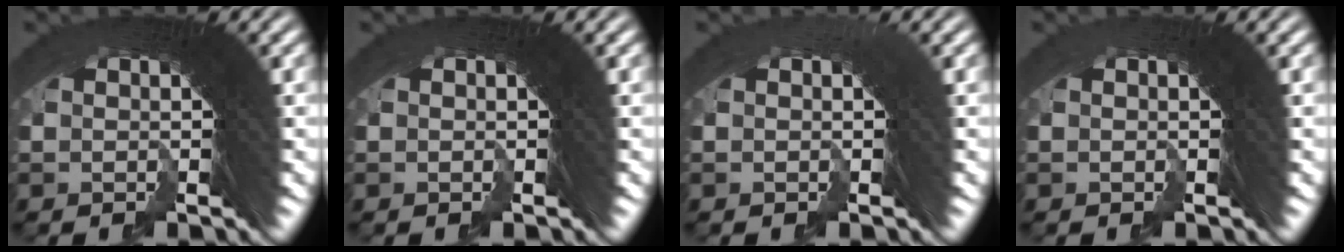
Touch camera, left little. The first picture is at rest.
{"total": 0.0}
{"total": 1.8, "force": [-0.5, -1.0, -1.4], "torque": [0.018, -0.002, -0.008]}
{"total": 0.9, "force": [-0.3, -0.3, -0.8], "torque": [0.014, -0.002, -0.006]}